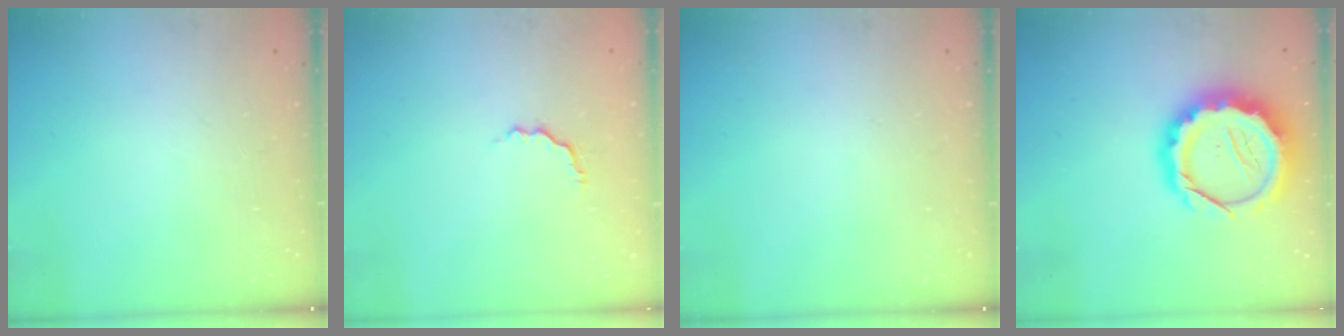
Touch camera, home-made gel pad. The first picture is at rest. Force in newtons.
{"total": 3.2, "press": 3.1, "slide": 0.5}
{"total": 0.0}
{"total": 13.8, "press": 13.6, "slide": 2.6}